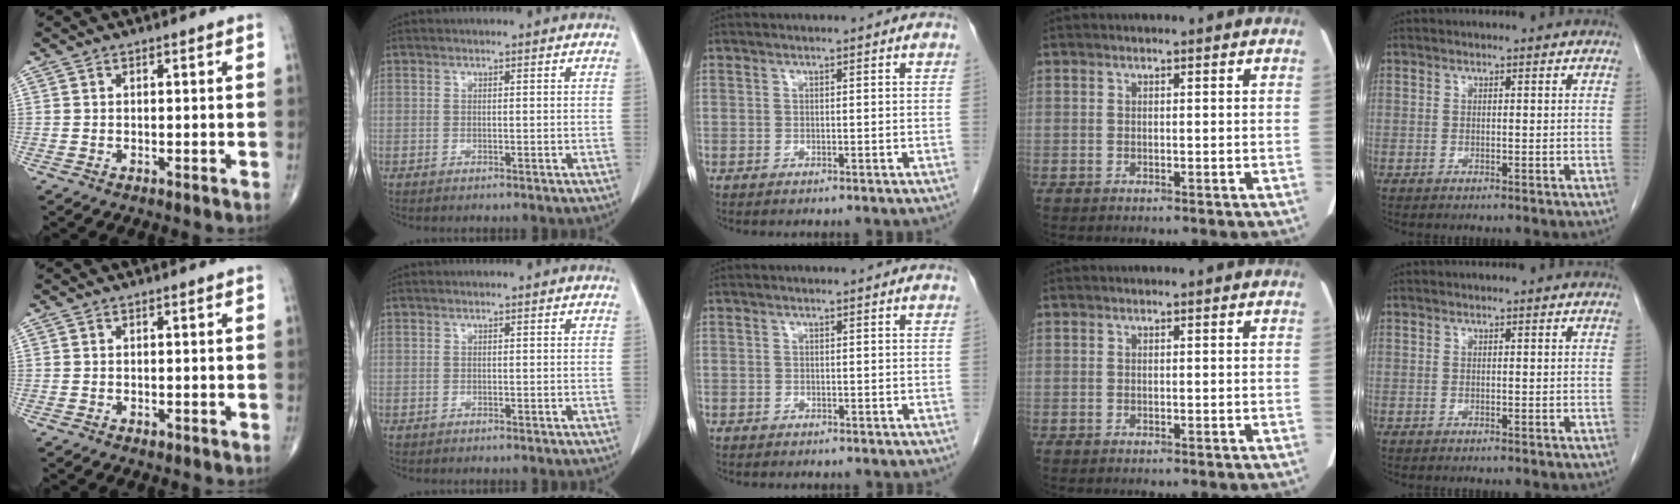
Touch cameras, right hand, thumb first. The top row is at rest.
{"thumb": {"total": 0.5, "force": [-0.3, 0.3, 0.3], "torque": [-0.002, 0.000, -0.005]}, "middle": {"total": 0.9, "force": [-0.7, 0.6, 0.1], "torque": [-0.010, 0.003, -0.012]}}